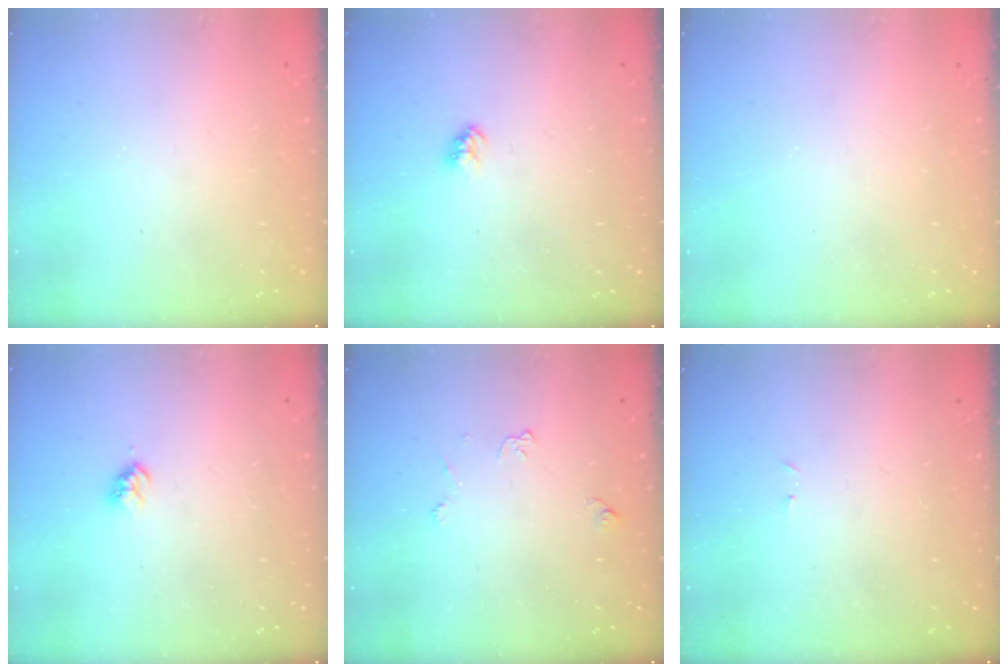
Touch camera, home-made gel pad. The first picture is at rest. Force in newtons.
{"total": 3.2, "press": 3.2, "slide": 0.3}
{"total": 0.0}
{"total": 2.9, "press": 2.9, "slide": 0.4}
{"total": 4.0, "press": 3.9, "slide": 0.6}
{"total": 3.0, "press": 2.9, "slide": 0.4}